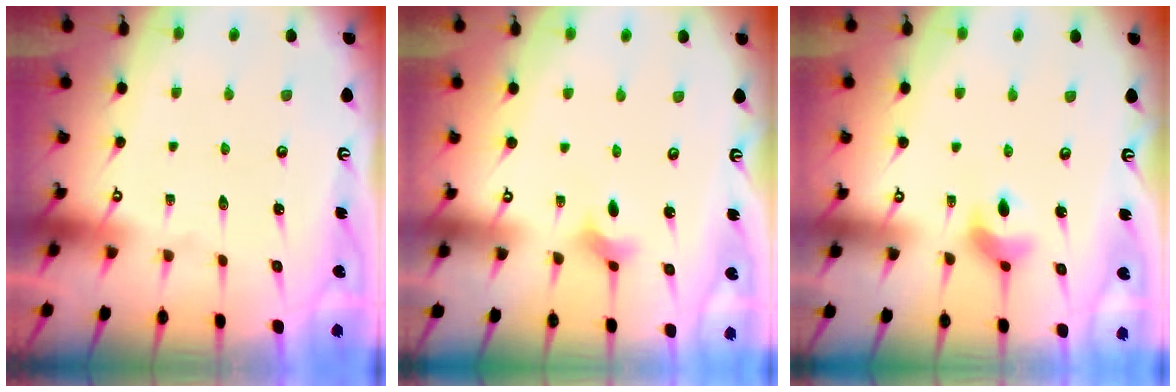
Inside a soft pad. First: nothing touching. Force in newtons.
{"total": 2.7, "press": 2.6, "slide": 0.7}
{"total": 8.0, "press": 8.0, "slide": 1.1}